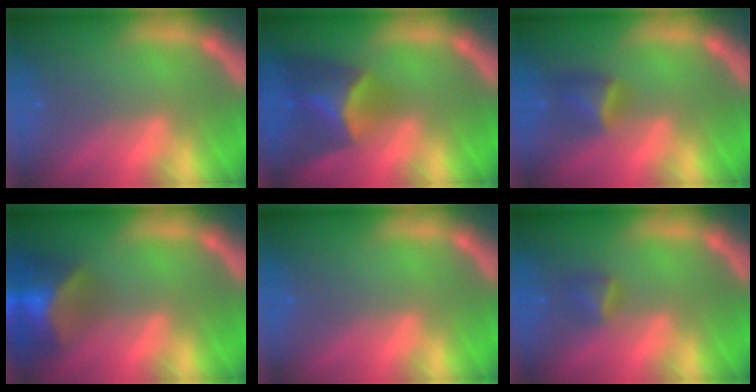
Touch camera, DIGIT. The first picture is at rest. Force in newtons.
{"total": 6.5}
{"total": 2.9}
{"total": 9.5}
{"total": 0.0}
{"total": 1.9}